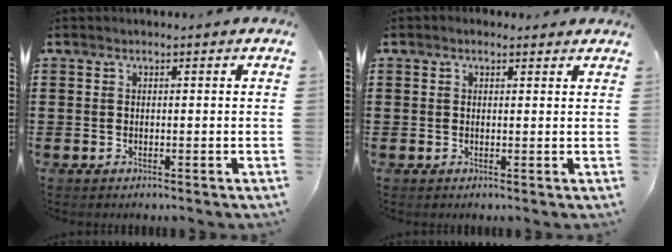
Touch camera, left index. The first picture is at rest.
{"total": 0.9, "force": [0.7, 0.5, 0.4], "torque": [-0.009, 0.005, 0.013]}